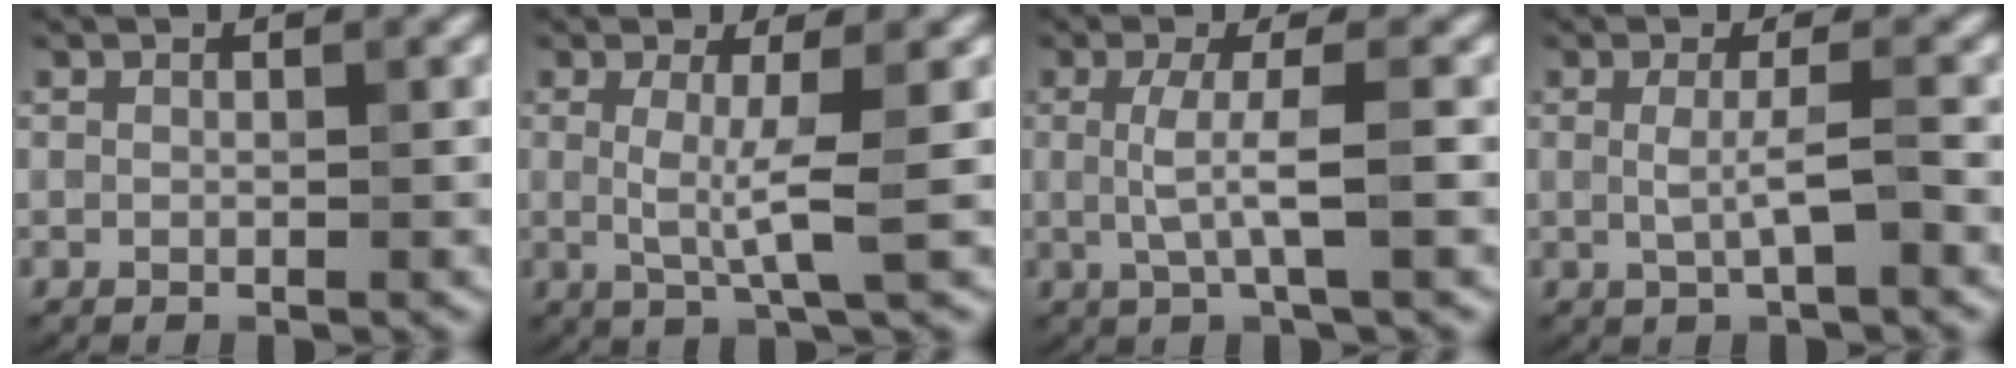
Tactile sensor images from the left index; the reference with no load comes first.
{"total": 3.3, "force": [0.1, 0.5, 3.3], "torque": [-0.063, -0.007, 0.000]}
{"total": 3.5, "force": [0.0, 0.7, 3.4], "torque": [-0.065, -0.001, -0.002]}
{"total": 2.3, "force": [-0.1, 0.3, 2.2], "torque": [-0.047, -0.006, -0.003]}